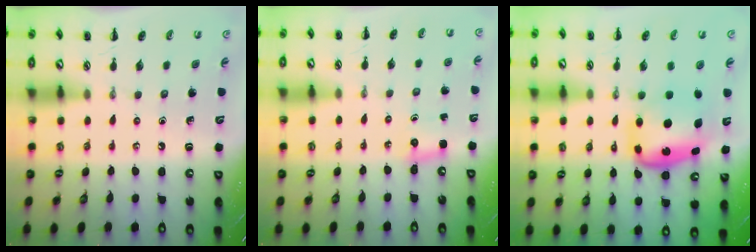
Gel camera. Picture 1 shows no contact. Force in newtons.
{"total": 2.6, "press": 2.5, "slide": 0.7}
{"total": 7.4, "press": 7.2, "slide": 1.6}